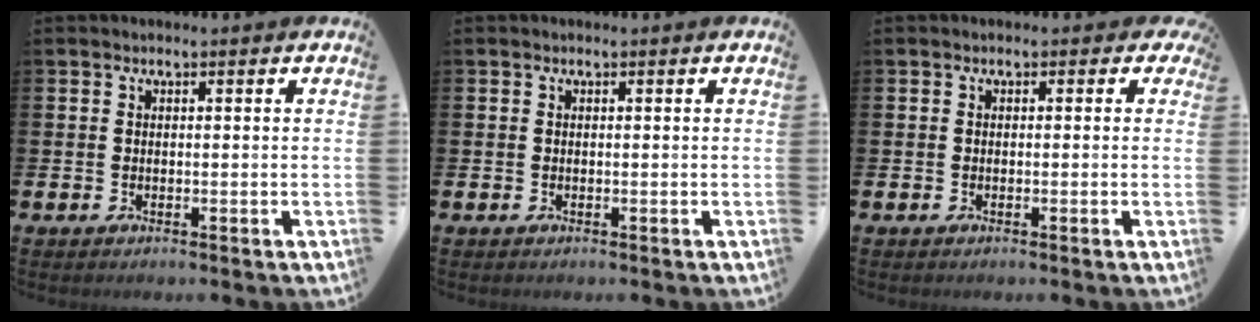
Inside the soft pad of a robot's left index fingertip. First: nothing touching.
{"total": 0.0}
{"total": 1.0, "force": [-0.4, 0.8, 0.4], "torque": [-0.007, 0.009, -0.012]}